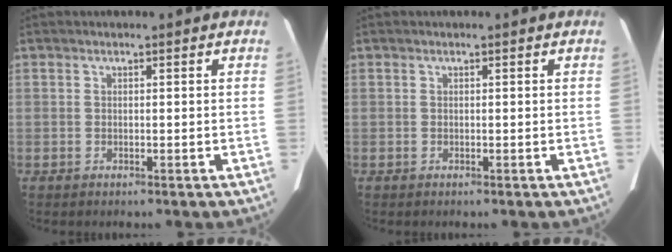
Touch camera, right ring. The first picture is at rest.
{"total": 0.0}